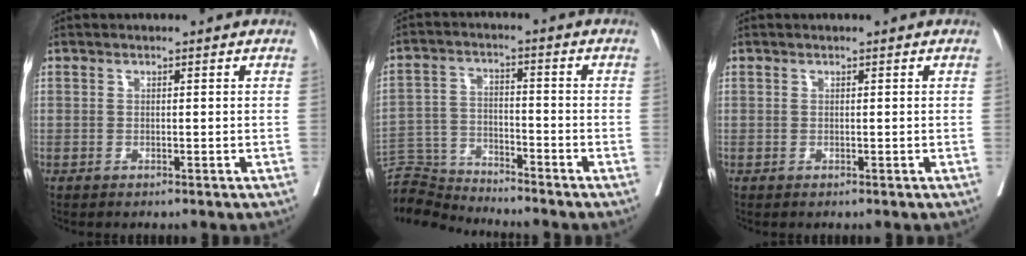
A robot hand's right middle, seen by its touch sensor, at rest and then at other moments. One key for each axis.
{"total": 7.2, "fx": -7.1, "fy": -0.2, "fz": -1.1, "tx": 0.021, "ty": 0.006, "tz": -0.134}
{"total": 0.0}